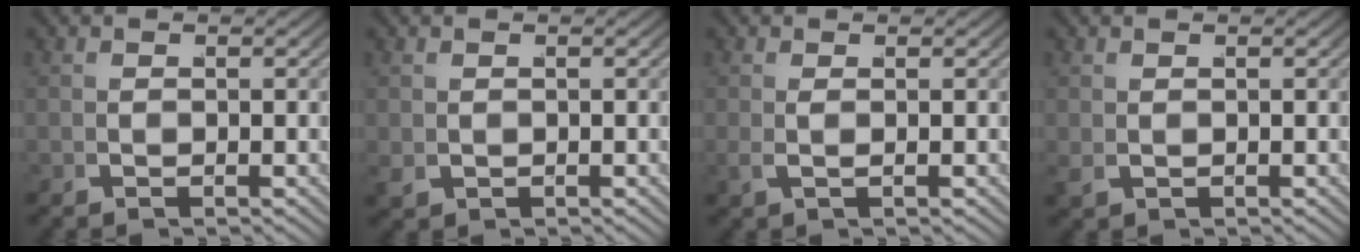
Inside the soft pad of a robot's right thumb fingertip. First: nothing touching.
{"total": 0.6, "force": [-0.1, 0.5, 0.3], "torque": [-0.010, -0.005, 0.001]}
{"total": 0.8, "force": [0.1, -0.8, 0.2], "torque": [-0.001, 0.005, 0.001]}
{"total": 0.0}